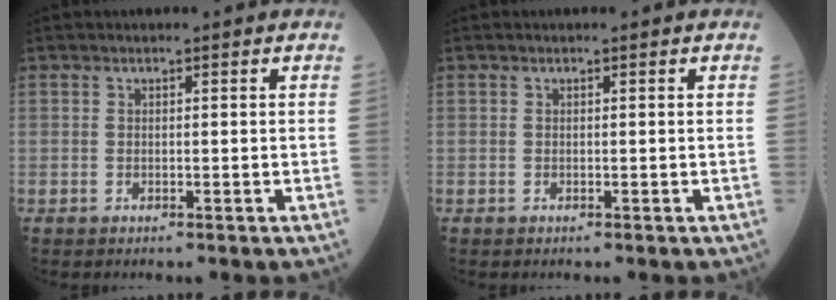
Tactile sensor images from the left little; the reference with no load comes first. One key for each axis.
{"total": 0.0}